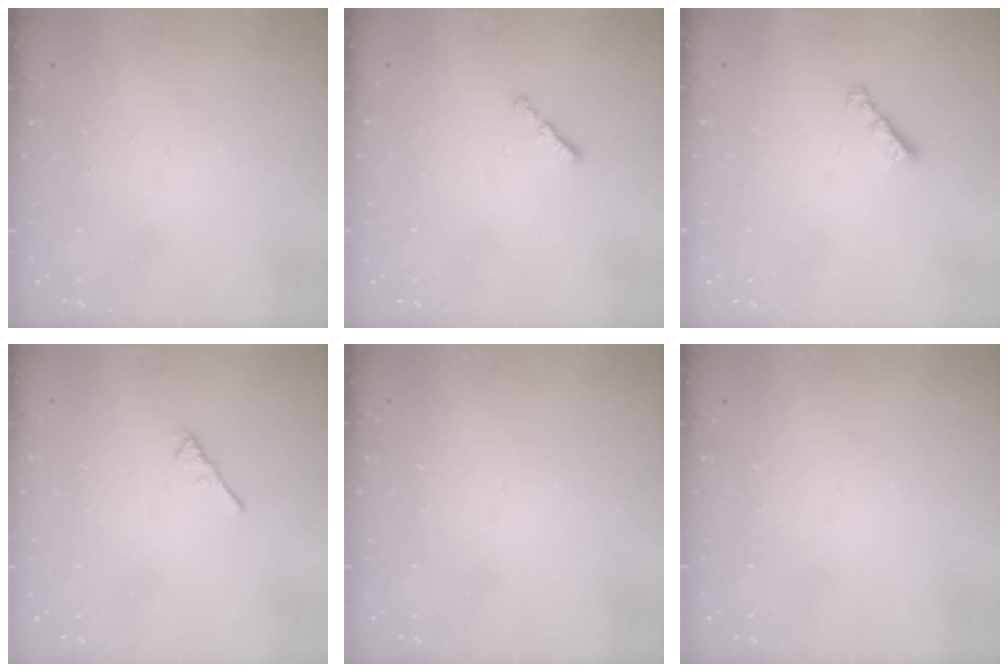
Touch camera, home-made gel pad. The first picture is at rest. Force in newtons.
{"total": 1.0, "press": 0.9, "slide": 0.5}
{"total": 2.4, "press": 2.4, "slide": 0.1}
{"total": 1.1, "press": 1.0, "slide": 0.4}
{"total": 0.0}
{"total": 0.0}